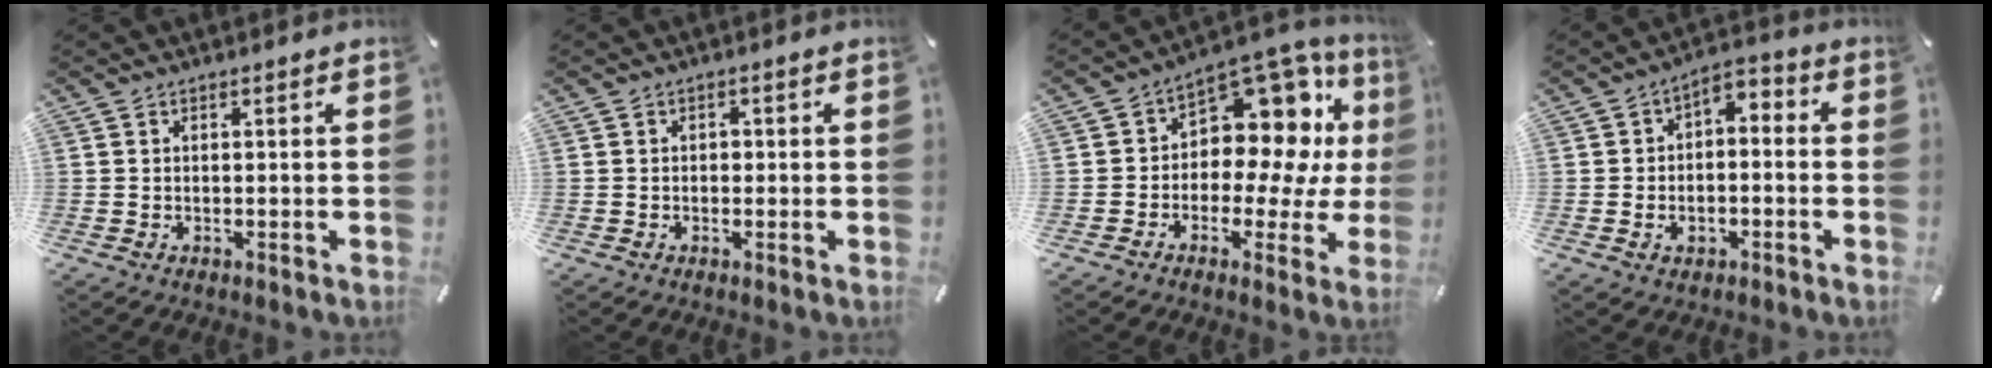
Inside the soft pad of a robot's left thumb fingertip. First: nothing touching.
{"total": 1.0, "force": [-0.1, 0.8, 0.5], "torque": [-0.010, 0.004, -0.003]}
{"total": 13.0, "force": [4.1, 8.9, 8.5], "torque": [-0.113, -0.051, 0.072]}
{"total": 5.4, "force": [-1.9, 4.0, 3.1], "torque": [-0.038, 0.008, -0.039]}